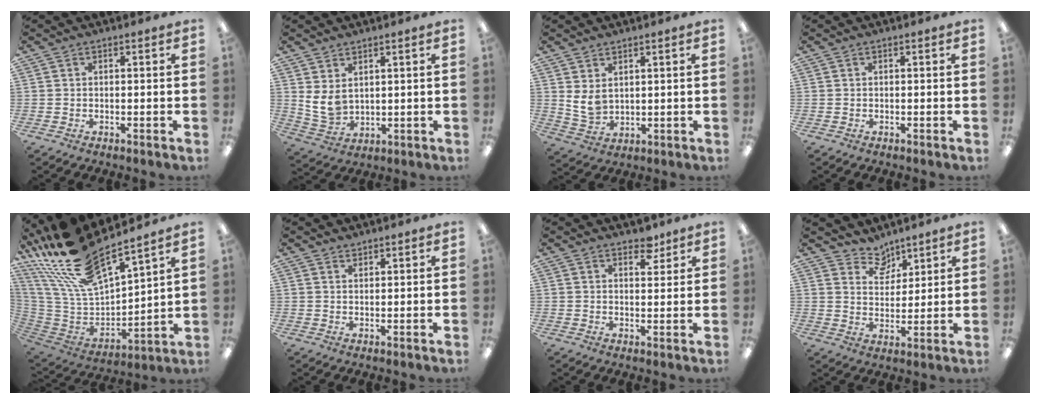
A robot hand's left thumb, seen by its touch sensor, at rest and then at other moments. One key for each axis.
{"total": 6.6, "fx": 2.9, "fy": 4.5, "fz": 3.9, "tx": -0.098, "ty": -0.016, "tz": 0.056}
{"total": 5.7, "fx": 2.7, "fy": 3.9, "fz": 3.3, "tx": -0.073, "ty": -0.015, "tz": 0.049}
{"total": 0.0}
{"total": 22.2, "fx": 18.2, "fy": 6.2, "fz": 11.0, "tx": -0.242, "ty": -0.127, "tz": 0.320}
{"total": 1.5, "fx": 1.5, "fy": 0.4, "fz": -0.1, "tx": 0.002, "ty": -0.003, "tz": 0.029}
{"total": 4.5, "fx": 3.7, "fy": 2.3, "fz": 1.4, "tx": -0.002, "ty": -0.020, "tz": 0.063}
{"total": 6.7, "fx": 5.7, "fy": 3.4, "fz": 0.3, "tx": -0.008, "ty": -0.043, "tz": 0.106}